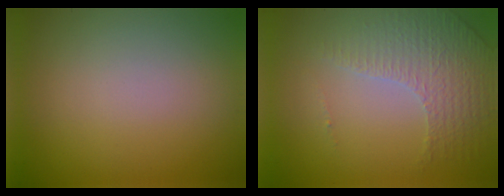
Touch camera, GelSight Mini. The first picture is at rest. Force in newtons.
{"total": 4.3, "press": 3.0, "slide": 3.1}